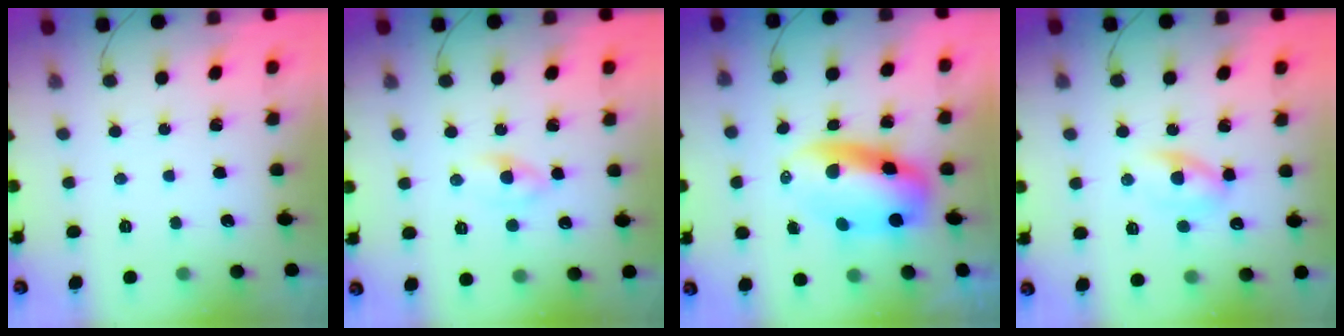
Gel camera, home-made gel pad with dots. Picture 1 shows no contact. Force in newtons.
{"total": 2.3, "press": 2.0, "slide": 1.1}
{"total": 8.4, "press": 8.1, "slide": 2.2}
{"total": 6.1, "press": 6.0, "slide": 0.9}